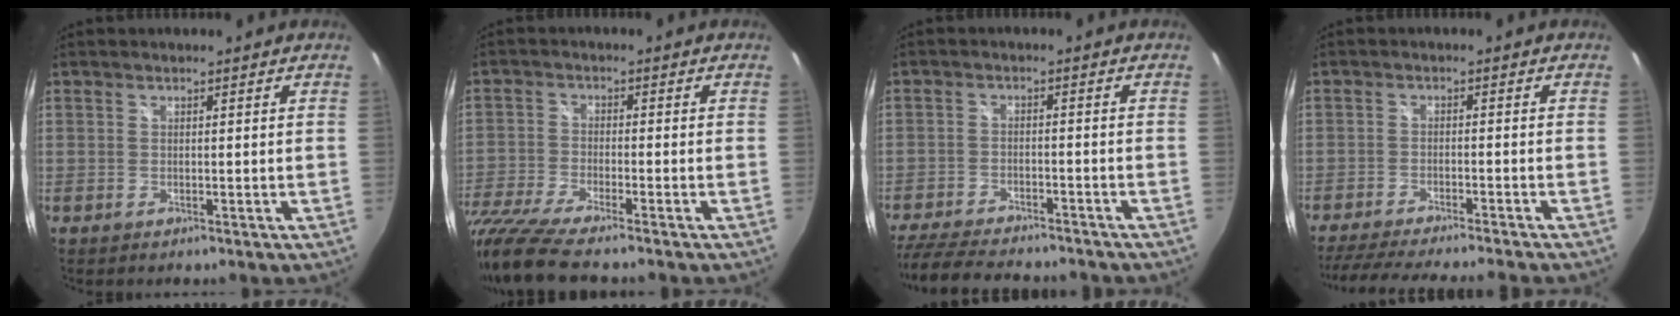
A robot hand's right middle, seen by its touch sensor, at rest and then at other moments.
{"total": 12.6, "force": [-10.5, 1.2, 6.8], "torque": [-0.163, -0.042, -0.200]}
{"total": 15.8, "force": [-13.7, 4.0, 7.0], "torque": [-0.156, -0.023, -0.213]}
{"total": 13.0, "force": [-11.7, 0.1, 5.8], "torque": [-0.129, -0.018, -0.186]}